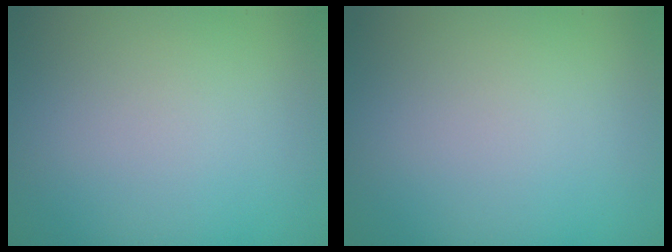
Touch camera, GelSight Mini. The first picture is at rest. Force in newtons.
{"total": 0.0}